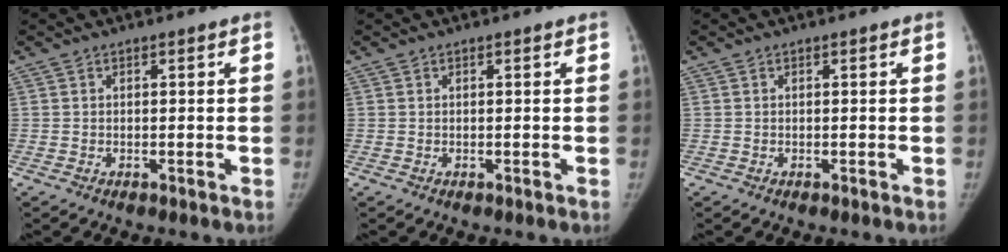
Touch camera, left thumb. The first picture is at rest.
{"total": 0.0}
{"total": 0.0}